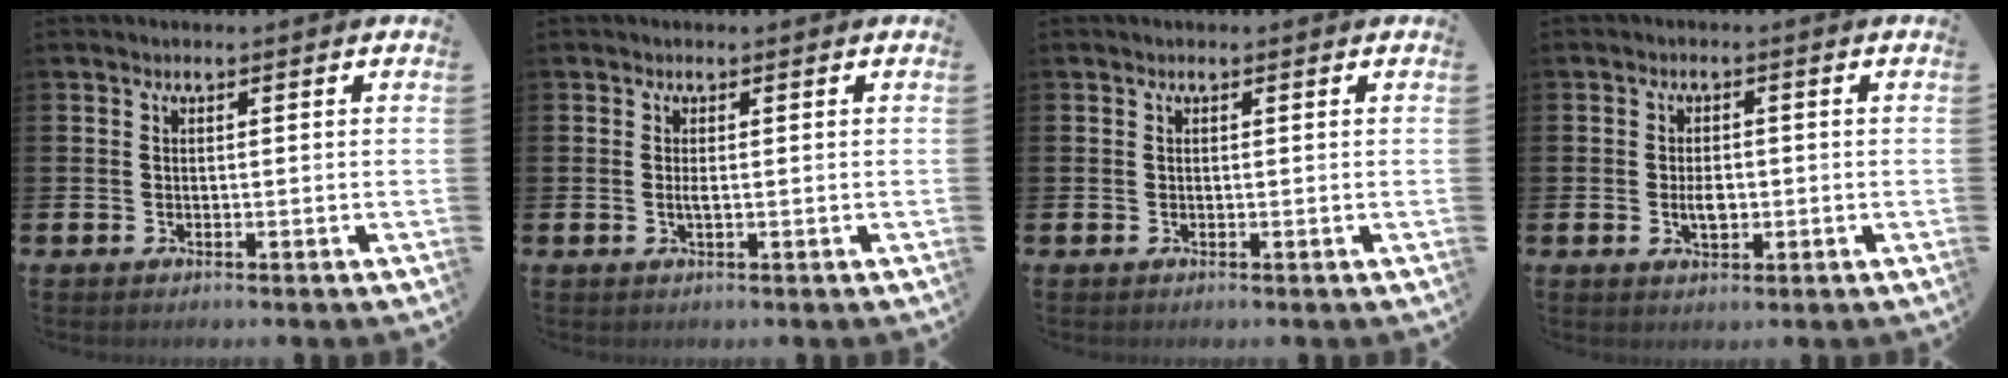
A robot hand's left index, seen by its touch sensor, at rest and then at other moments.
{"total": 0.8, "force": [0.0, 0.1, 0.8], "torque": [-0.022, 0.002, 0.000]}
{"total": 0.0}
{"total": 2.7, "force": [-0.3, 1.6, 2.1], "torque": [-0.031, 0.000, -0.008]}